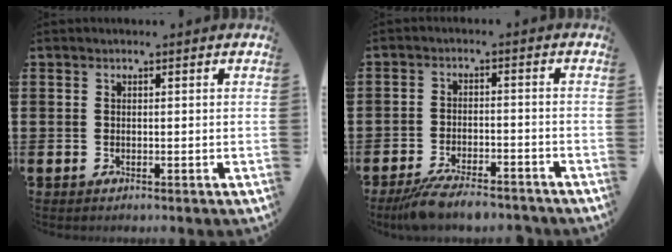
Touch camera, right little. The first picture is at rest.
{"total": 4.9, "force": [-4.3, 0.5, 2.3], "torque": [-0.041, -0.004, -0.081]}